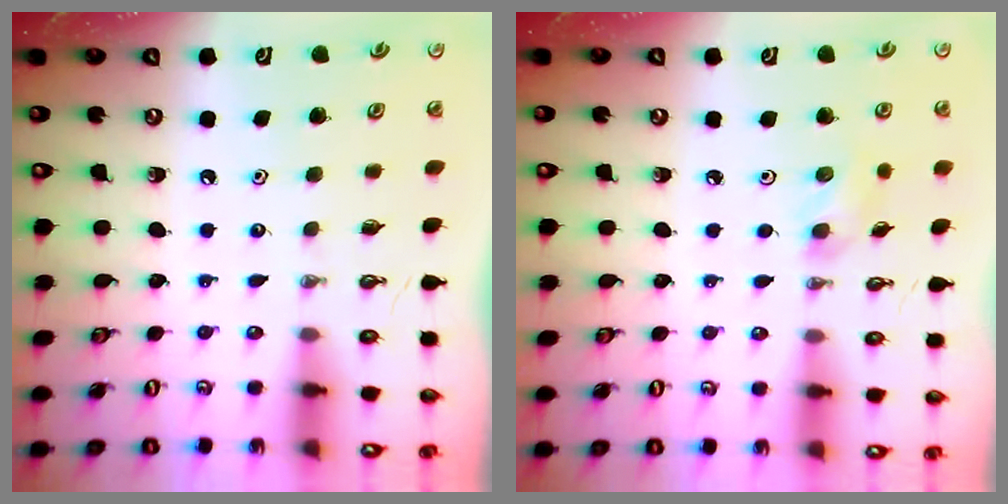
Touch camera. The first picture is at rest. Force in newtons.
{"total": 6.3, "press": 5.4, "slide": 3.3}